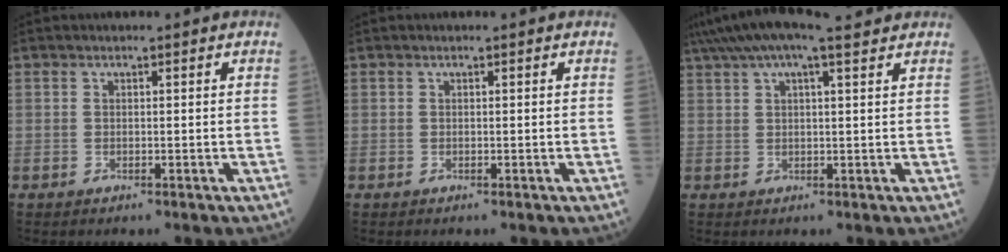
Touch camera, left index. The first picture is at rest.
{"total": 0.0}
{"total": 10.1, "force": [8.0, 1.4, 6.0], "torque": [-0.108, 0.048, 0.120]}